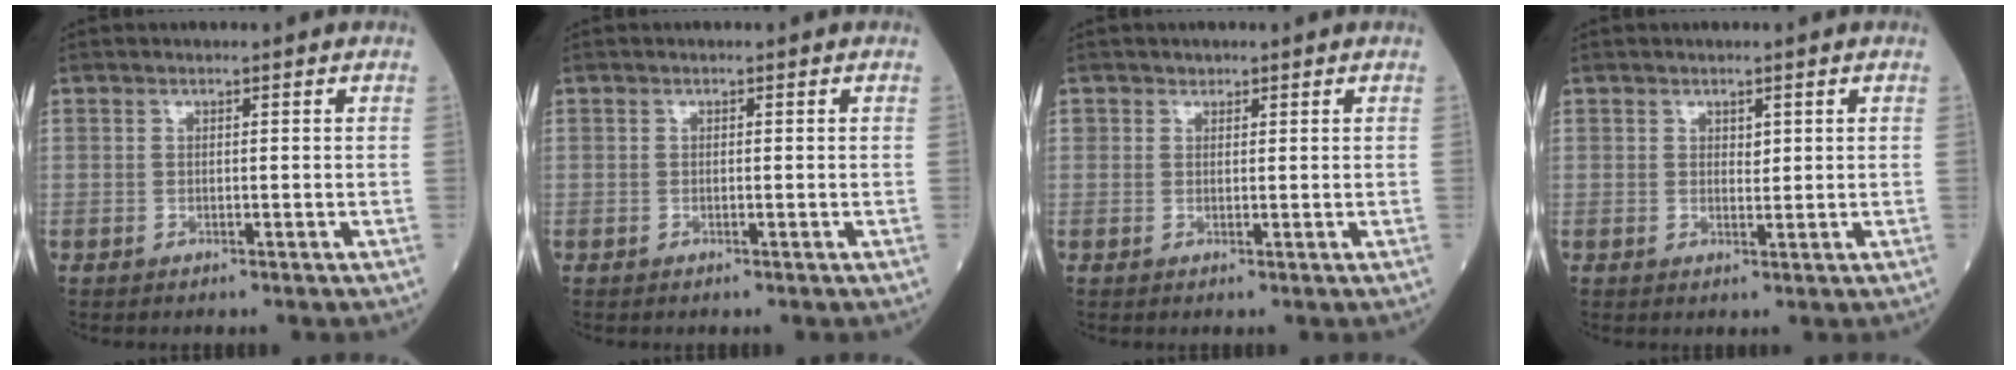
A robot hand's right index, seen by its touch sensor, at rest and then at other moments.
{"total": 0.0}
{"total": 2.3, "force": [1.0, 2.0, 0.5], "torque": [-0.023, 0.016, 0.020]}
{"total": 1.9, "force": [0.7, 1.2, 1.2], "torque": [-0.032, 0.005, 0.018]}